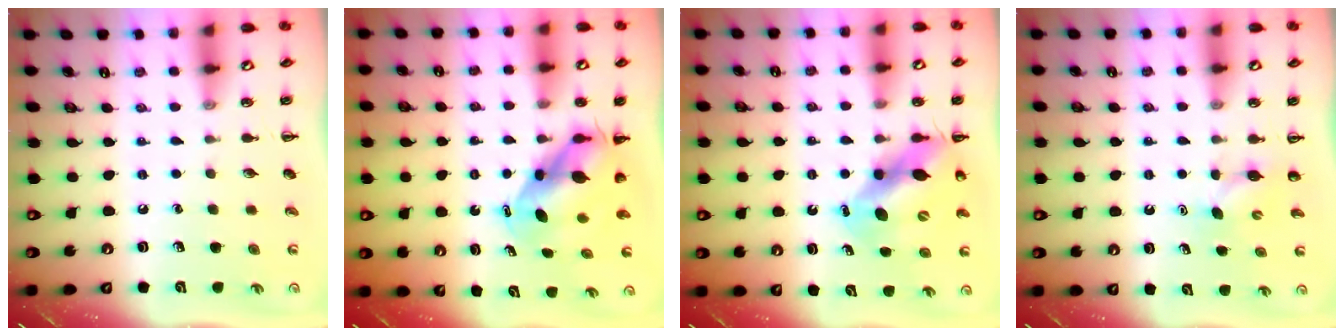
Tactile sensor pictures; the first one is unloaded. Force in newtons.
{"total": 6.6, "press": 6.3, "slide": 1.8}
{"total": 10.5, "press": 10.1, "slide": 2.7}
{"total": 3.8, "press": 3.8, "slide": 0.8}